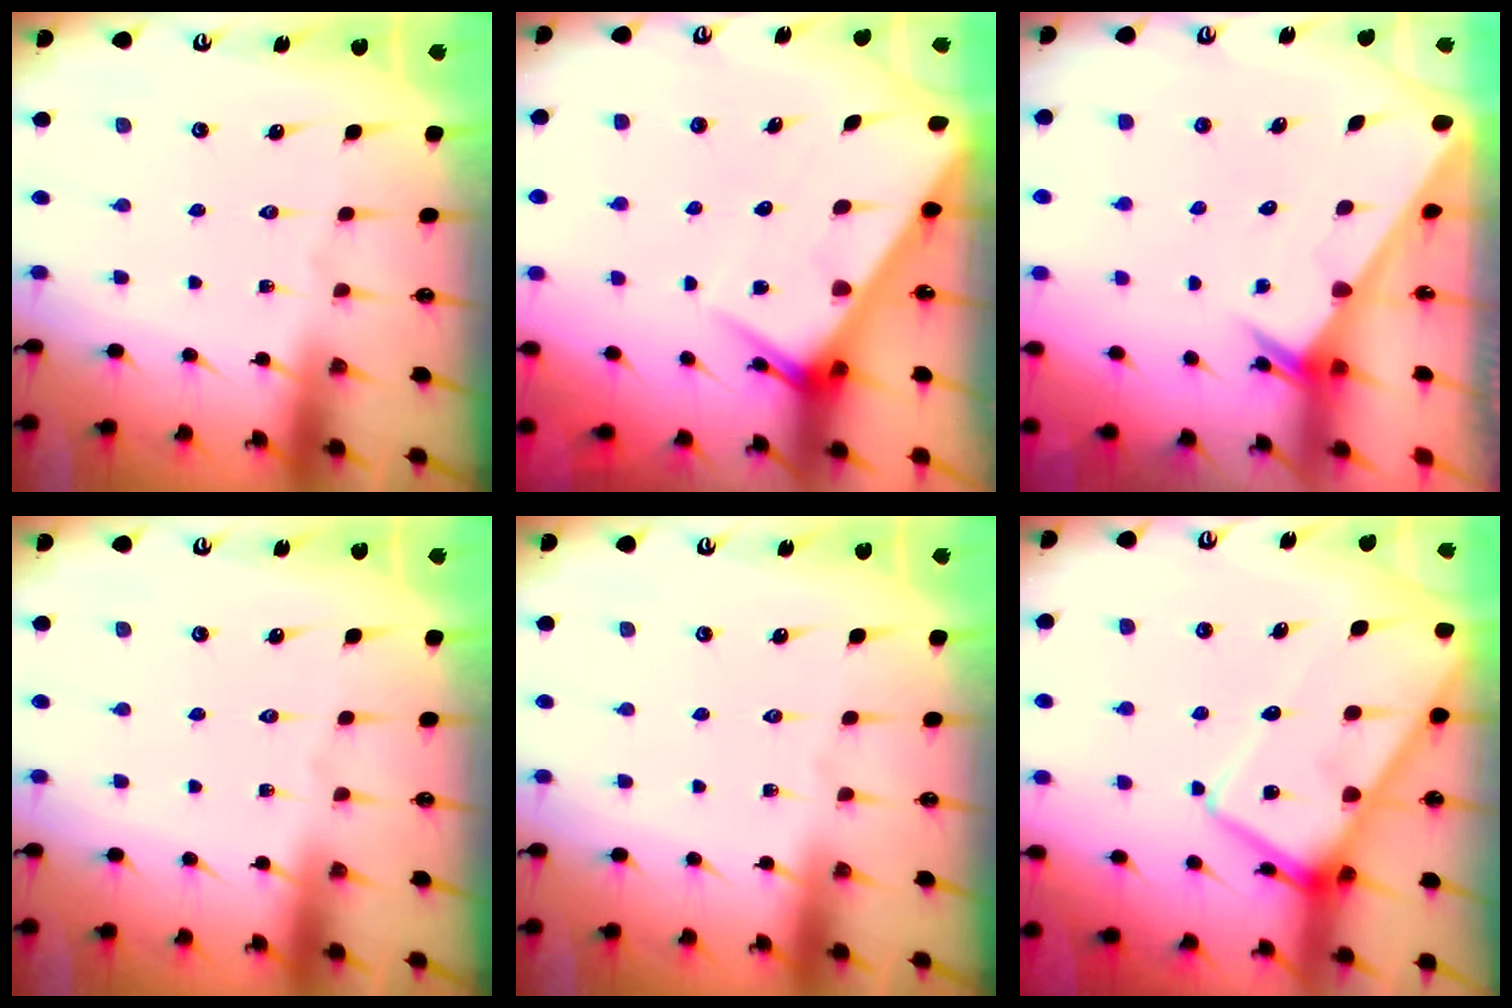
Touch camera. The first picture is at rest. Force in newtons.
{"total": 6.2, "press": 6.2, "slide": 0.4}
{"total": 2.4, "press": 2.4, "slide": 0.0}
{"total": 0.0}
{"total": 0.0}
{"total": 15.3, "press": 15.2, "slide": 1.7}